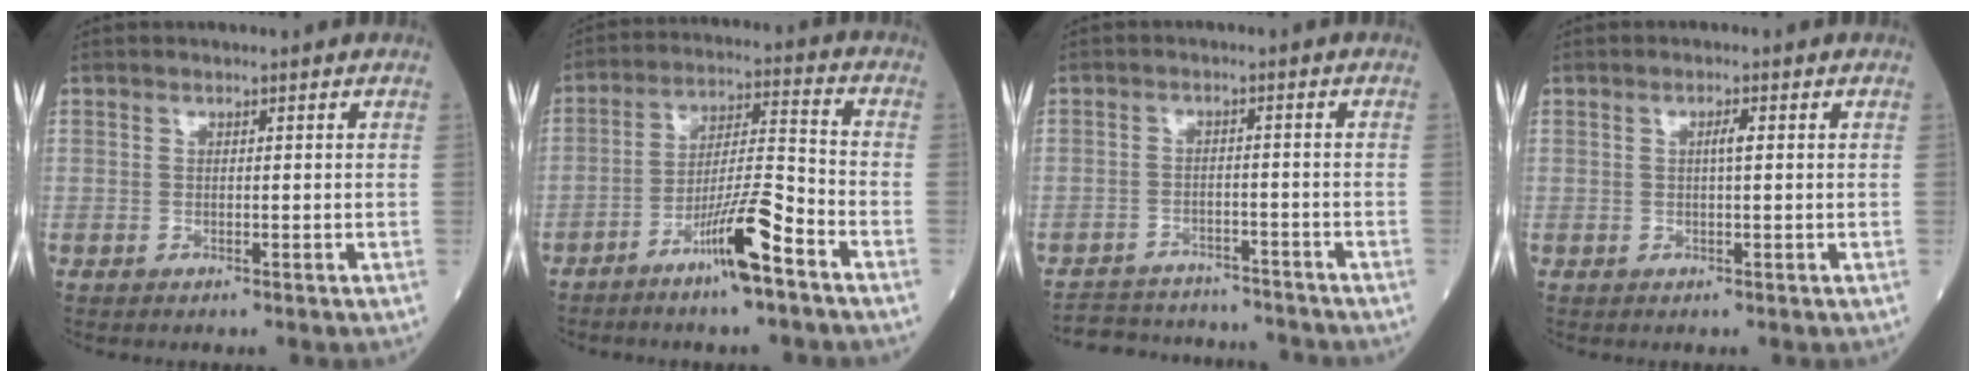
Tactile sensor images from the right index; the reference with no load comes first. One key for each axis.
{"total": 10.0, "fx": -6.1, "fy": 0.3, "fz": 7.9, "tx": -0.145, "ty": 0.001, "tz": -0.111}
{"total": 12.0, "fx": -11.4, "fy": 3.2, "fz": 2.2, "tx": -0.040, "ty": 0.015, "tz": -0.155}
{"total": 1.5, "fx": 0.2, "fy": 0.1, "fz": 1.4, "tx": -0.026, "ty": 0.003, "tz": 0.003}